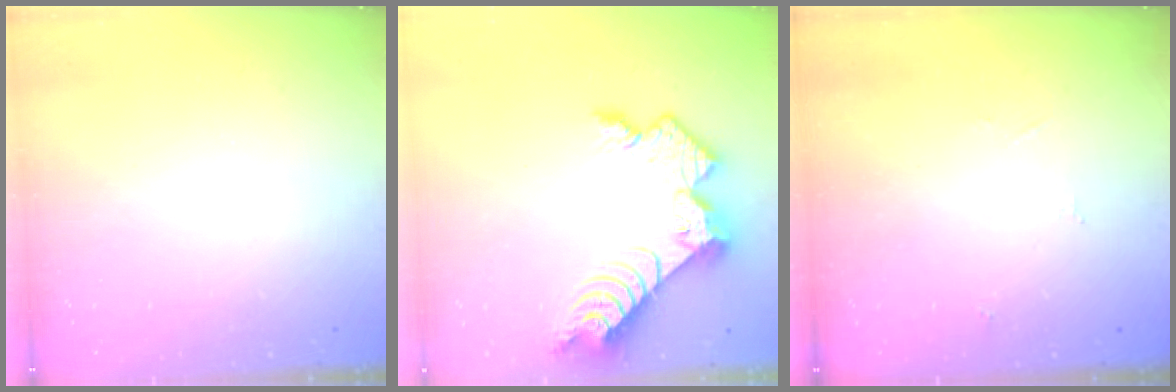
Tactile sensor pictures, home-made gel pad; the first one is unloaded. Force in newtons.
{"total": 11.5, "press": 11.5, "slide": 0.8}
{"total": 2.9, "press": 2.8, "slide": 0.8}